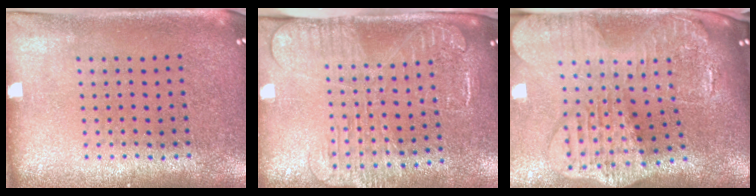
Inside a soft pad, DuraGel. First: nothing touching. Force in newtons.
{"total": 2.5, "press": 2.0, "slide": 1.4}
{"total": 4.5, "press": 3.4, "slide": 3.0}